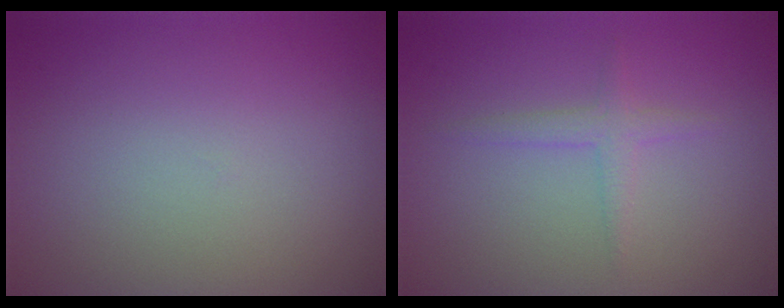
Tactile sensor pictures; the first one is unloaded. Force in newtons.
{"total": 1.5, "press": 1.5, "slide": 0.1}